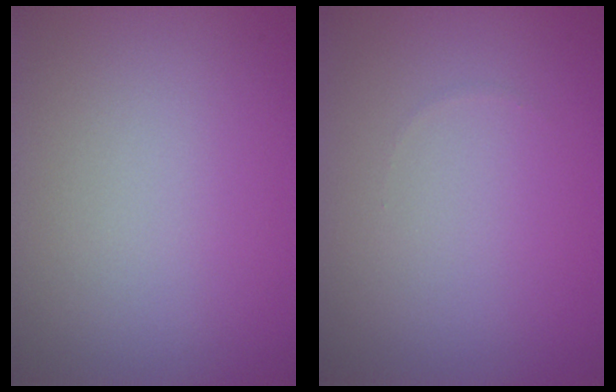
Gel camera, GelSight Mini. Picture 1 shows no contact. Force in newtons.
{"total": 0.0}